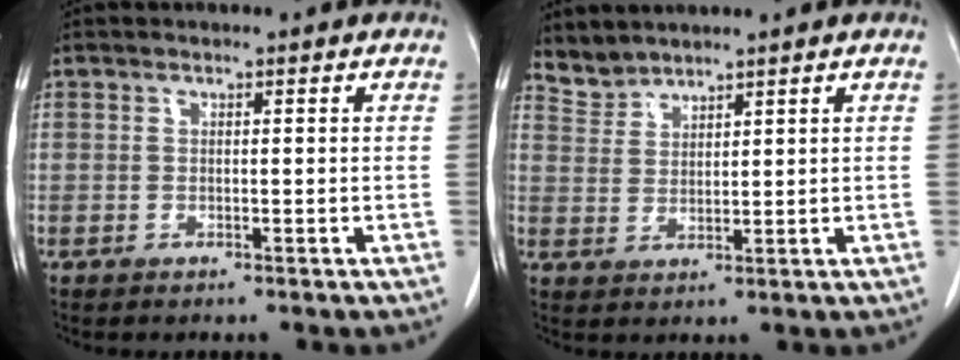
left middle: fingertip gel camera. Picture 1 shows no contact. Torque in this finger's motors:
{"motor_torque": [0.08, -0.19, -0.05, -0.02]}